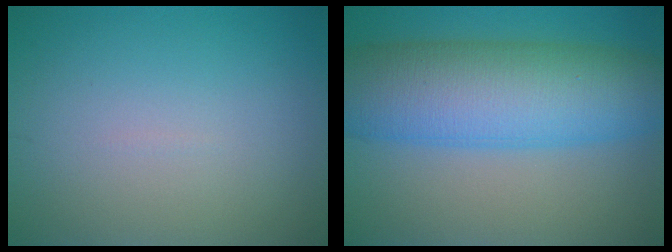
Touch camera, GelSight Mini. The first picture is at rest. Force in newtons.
{"total": 11.5, "press": 11.5, "slide": 0.2}